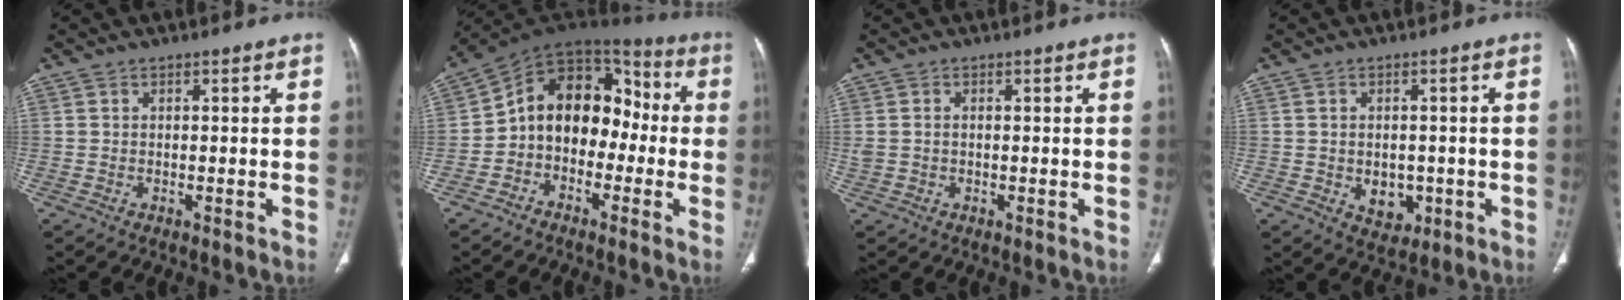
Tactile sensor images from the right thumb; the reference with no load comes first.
{"total": 14.7, "force": [-2.0, 10.9, 9.6], "torque": [-0.105, 0.068, -0.050]}
{"total": 1.9, "force": [0.0, 1.4, 1.3], "torque": [-0.038, 0.009, 0.004]}
{"total": 5.3, "force": [-1.2, 3.9, 3.3], "torque": [-0.025, 0.001, -0.003]}